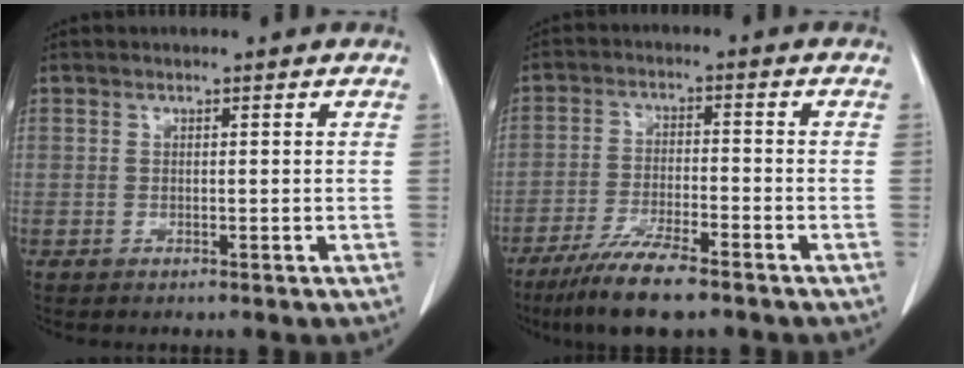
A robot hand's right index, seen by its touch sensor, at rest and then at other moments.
{"total": 9.2, "force": [-6.9, 1.1, 6.0], "torque": [-0.109, -0.023, -0.121]}